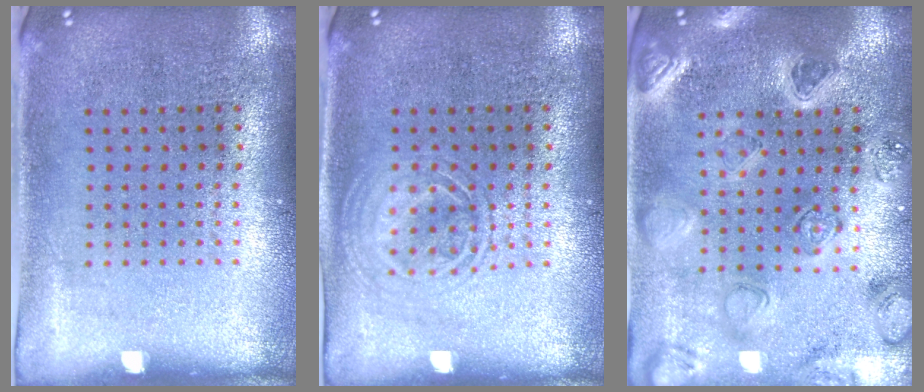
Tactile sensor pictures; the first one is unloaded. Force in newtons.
{"total": 1.2, "press": 1.2, "slide": 0.2}
{"total": 2.3, "press": 2.2, "slide": 0.4}